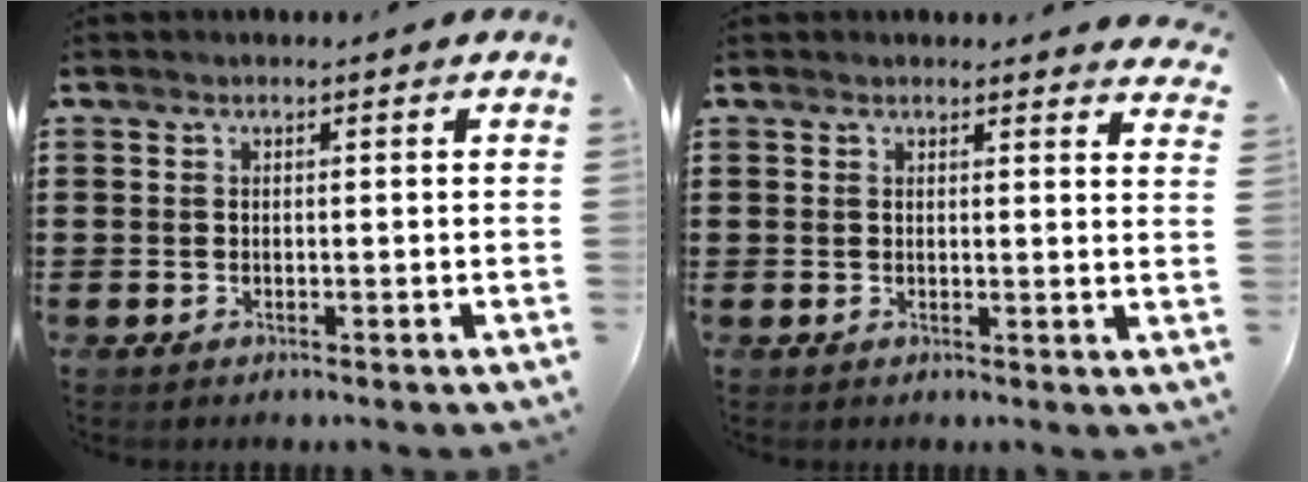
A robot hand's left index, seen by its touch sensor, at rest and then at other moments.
{"total": 2.0, "force": [2.0, 0.2, 0.1], "torque": [0.000, -0.006, 0.037]}